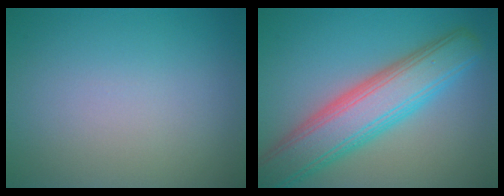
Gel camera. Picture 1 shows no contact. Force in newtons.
{"total": 8.1, "press": 8.1, "slide": 0.5}